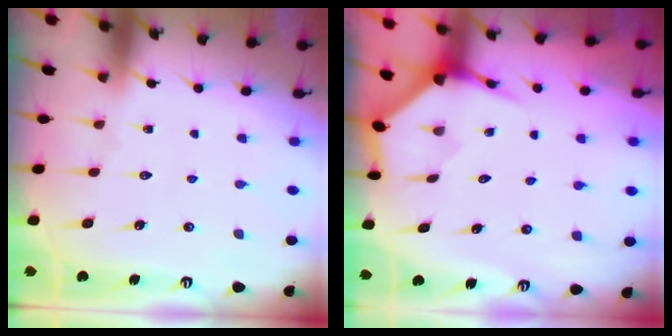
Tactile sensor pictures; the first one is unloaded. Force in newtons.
{"total": 3.9, "press": 3.9, "slide": 0.5}